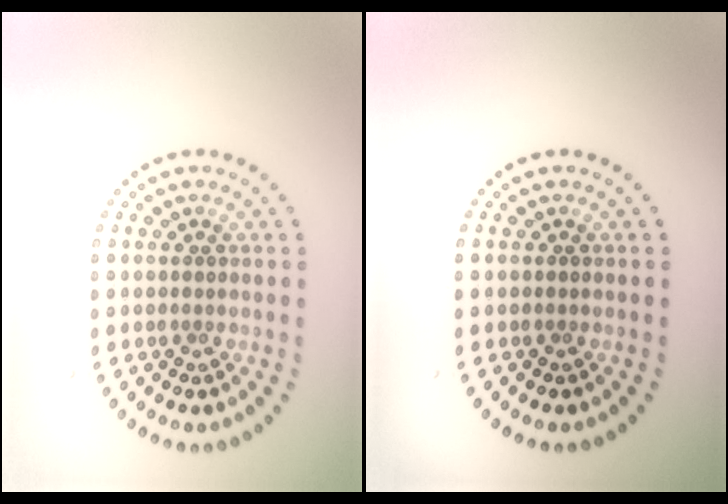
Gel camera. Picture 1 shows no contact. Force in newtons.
{"total": 0.0}